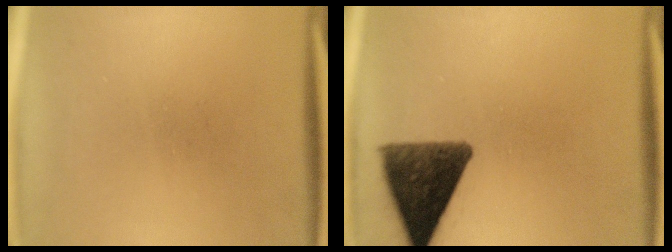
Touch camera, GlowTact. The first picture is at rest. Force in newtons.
{"total": 11.3}